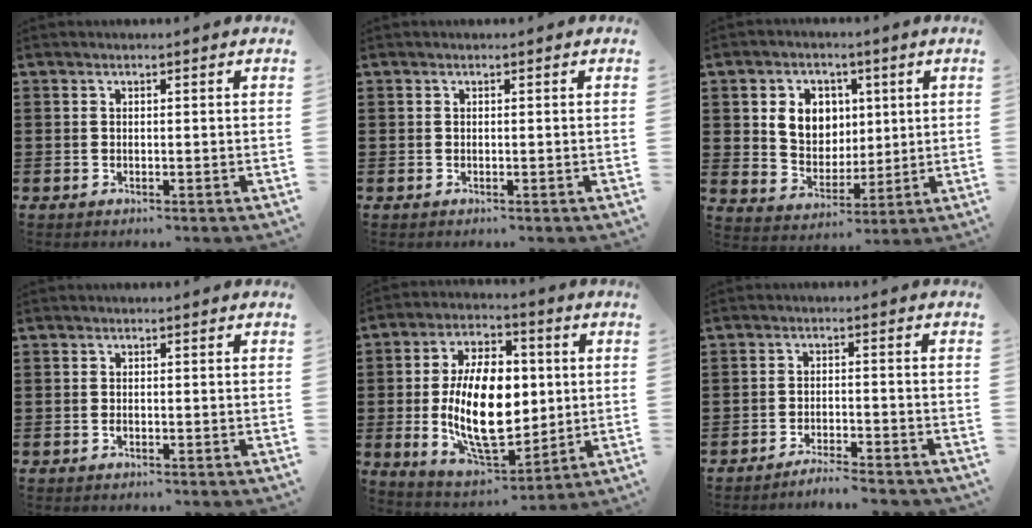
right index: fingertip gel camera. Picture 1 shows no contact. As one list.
[{"total": 0.0}, {"total": 6.9, "force": [2.1, 6.1, 2.6], "torque": [-0.065, 0.014, 0.034]}, {"total": 0.5, "force": [-0.3, 0.2, 0.4], "torque": [-0.009, -0.004, -0.004]}, {"total": 15.7, "force": [0.3, 8.2, 13.3], "torque": [-0.251, -0.015, 0.002]}, {"total": 2.8, "force": [-2.7, -0.1, 0.4], "torque": [-0.012, 0.001, -0.056]}]